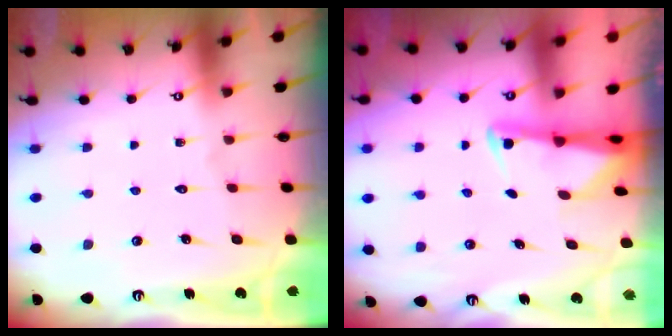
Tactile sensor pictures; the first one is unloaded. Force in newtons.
{"total": 2.3, "press": 2.3, "slide": 0.5}